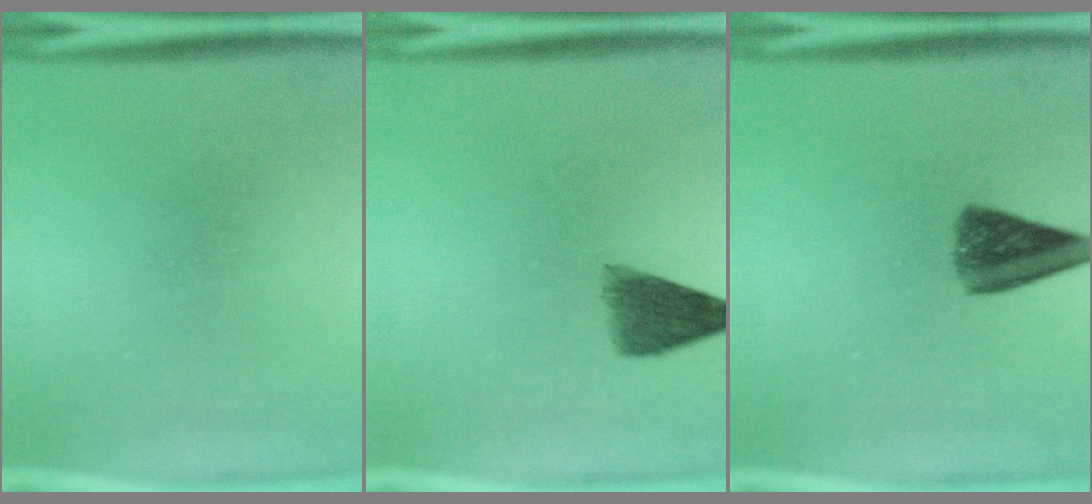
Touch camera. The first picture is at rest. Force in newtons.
{"total": 5.1}
{"total": 6.9}